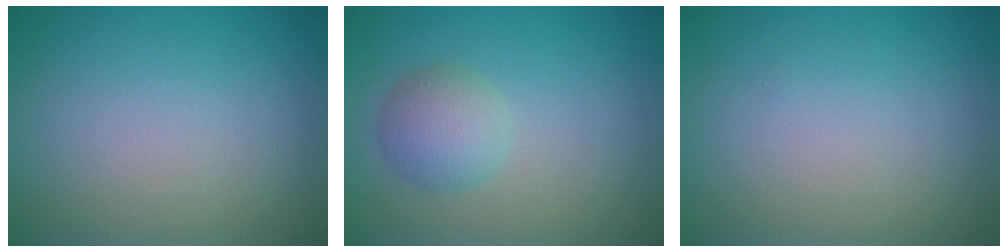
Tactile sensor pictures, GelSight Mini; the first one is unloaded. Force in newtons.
{"total": 2.9, "press": 2.9, "slide": 0.0}
{"total": 0.0}